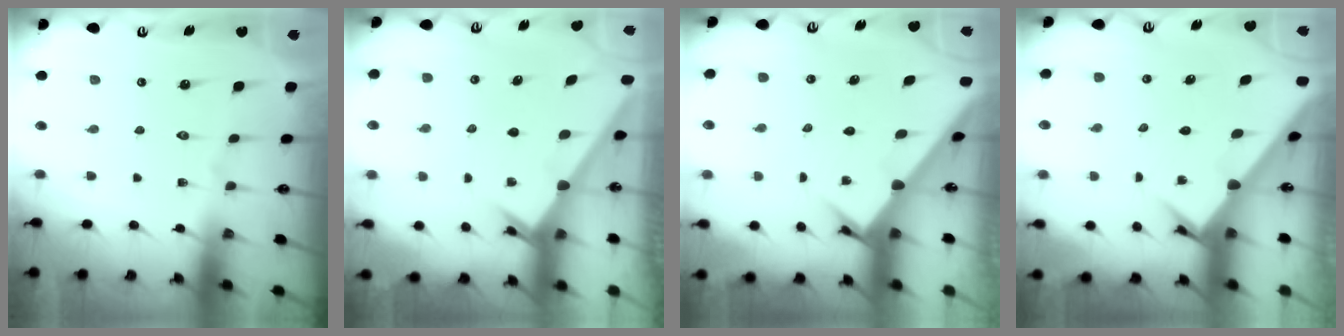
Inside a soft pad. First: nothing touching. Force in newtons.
{"total": 2.4, "press": 2.3, "slide": 0.2}
{"total": 2.6, "press": 2.6, "slide": 0.2}
{"total": 2.2, "press": 2.2, "slide": 0.2}